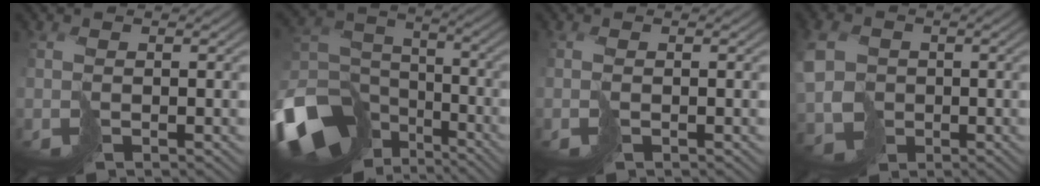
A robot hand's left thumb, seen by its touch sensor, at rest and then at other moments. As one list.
[{"total": 16.8, "force": [-8.6, 11.8, 8.2], "torque": [-0.268, -0.045, -0.132]}, {"total": 0.7, "force": [-0.3, 0.2, 0.6], "torque": [-0.015, 0.000, -0.007]}, {"total": 6.7, "force": [0.4, 6.0, 3.0], "torque": [-0.095, -0.002, 0.003]}]